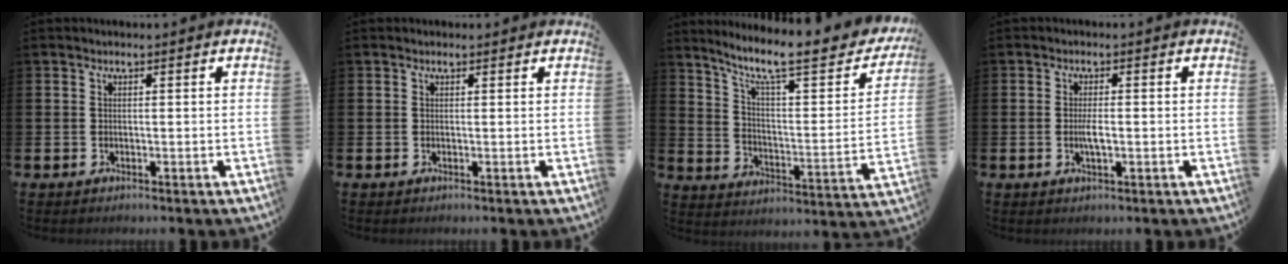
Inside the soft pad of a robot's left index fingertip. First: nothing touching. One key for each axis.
{"total": 0.0}
{"total": 10.9, "fx": 8.1, "fy": 2.7, "fz": 6.8, "tx": -0.131, "ty": -0.058, "tz": 0.124}
{"total": 2.2, "fx": -0.2, "fy": 0.6, "fz": 2.1, "tx": -0.033, "ty": -0.003, "tz": -0.006}